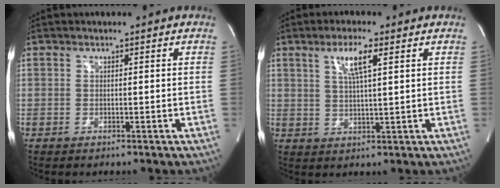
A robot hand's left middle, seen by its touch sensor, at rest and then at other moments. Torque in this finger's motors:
{"motor_torque": [0.13, -0.11, 0.04, 0.06]}